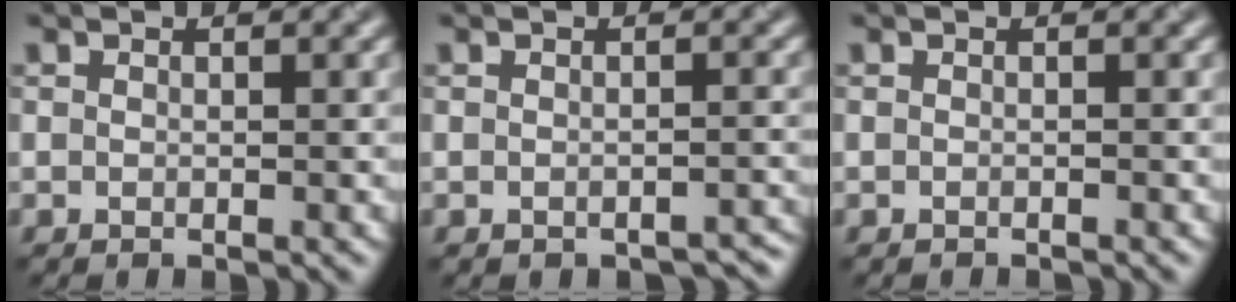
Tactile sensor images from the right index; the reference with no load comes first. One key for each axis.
{"total": 1.5, "fx": -1.3, "fy": 0.6, "fz": 0.4, "tx": -0.002, "ty": -0.002, "tz": -0.011}
{"total": 0.5, "fx": -0.5, "fy": -0.1, "fz": 0.0, "tx": -0.001, "ty": 0.002, "tz": -0.007}